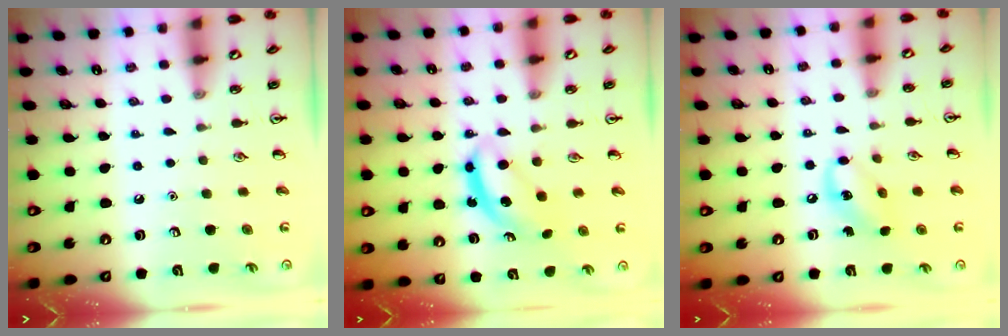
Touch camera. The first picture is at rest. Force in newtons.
{"total": 5.8, "press": 5.8, "slide": 0.3}
{"total": 7.4, "press": 7.3, "slide": 1.1}